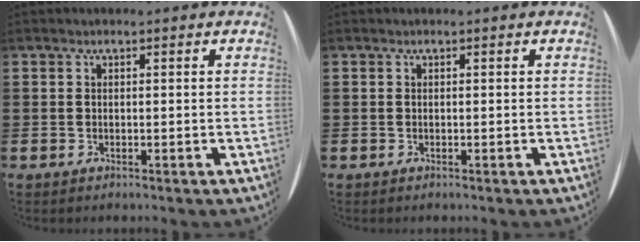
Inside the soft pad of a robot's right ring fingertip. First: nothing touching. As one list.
[{"total": 0.0}]